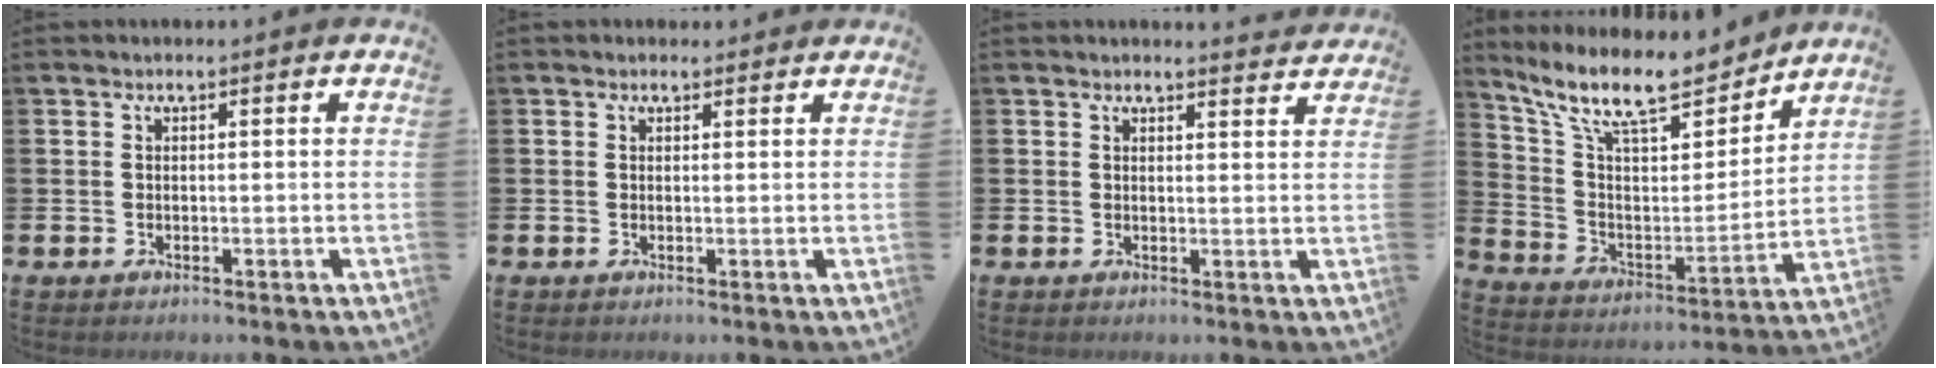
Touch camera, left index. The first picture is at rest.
{"total": 0.8, "force": [0.7, 0.4, 0.2], "torque": [0.006, 0.002, 0.011]}
{"total": 2.4, "force": [2.4, 0.1, -0.1], "torque": [0.017, -0.022, 0.038]}
{"total": 12.7, "force": [10.8, 3.5, 5.7], "torque": [-0.142, -0.068, 0.189]}